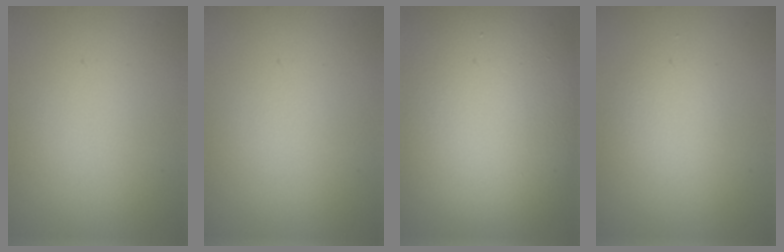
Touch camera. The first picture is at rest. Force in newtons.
{"total": 0.0}
{"total": 15.4, "press": 15.4, "slide": 0.7}
{"total": 1.7, "press": 1.7, "slide": 0.1}